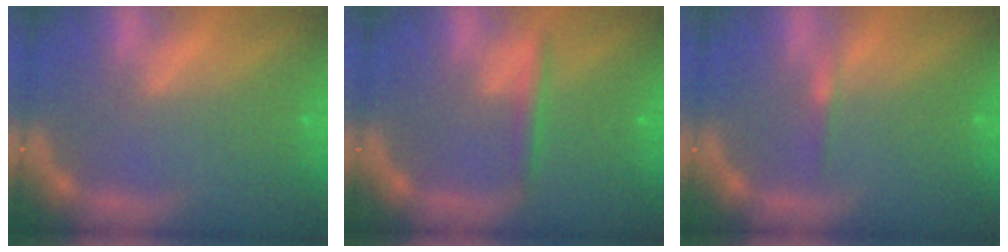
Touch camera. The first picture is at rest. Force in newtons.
{"total": 1.9}
{"total": 0.9}